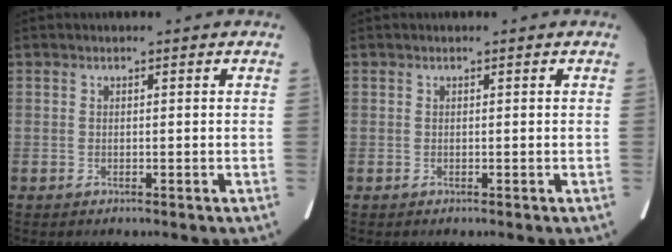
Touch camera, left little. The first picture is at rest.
{"total": 0.0}